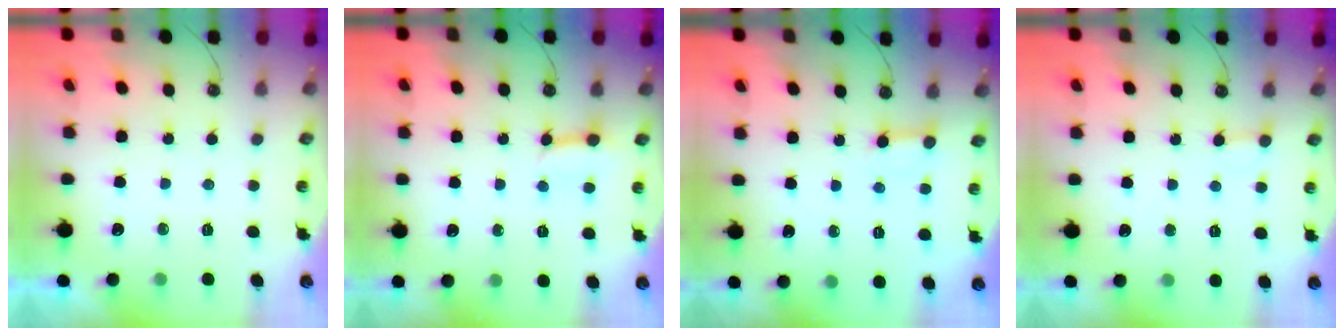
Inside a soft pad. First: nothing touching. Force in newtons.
{"total": 3.0, "press": 2.9, "slide": 0.4}
{"total": 3.4, "press": 3.3, "slide": 0.5}
{"total": 2.1, "press": 2.1, "slide": 0.2}